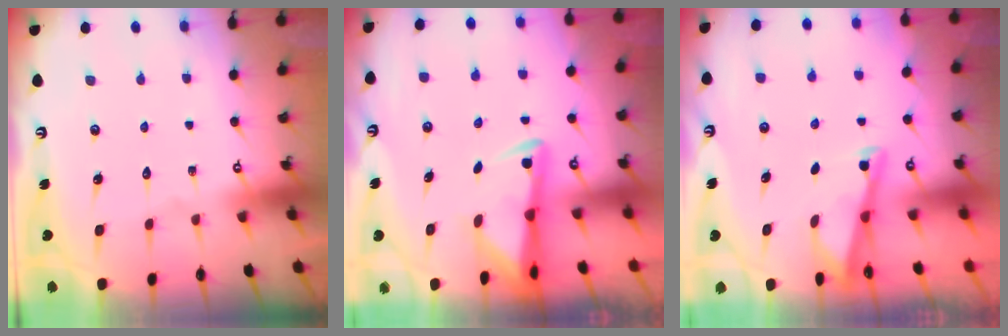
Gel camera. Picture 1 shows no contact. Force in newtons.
{"total": 2.8, "press": 2.8, "slide": 0.4}
{"total": 2.9, "press": 2.9, "slide": 0.2}